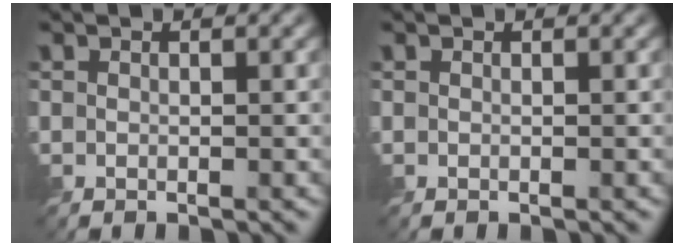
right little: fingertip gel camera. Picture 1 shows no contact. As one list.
[{"total": 0.0}]